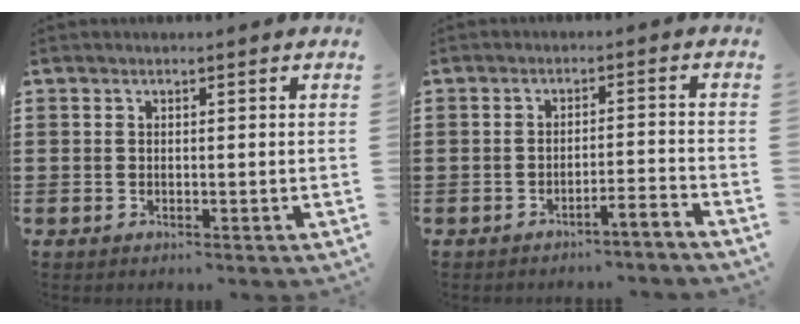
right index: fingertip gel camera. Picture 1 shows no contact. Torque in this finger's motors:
{"motor_torque": [-0.09, 0.00, 0.06, 0.01]}